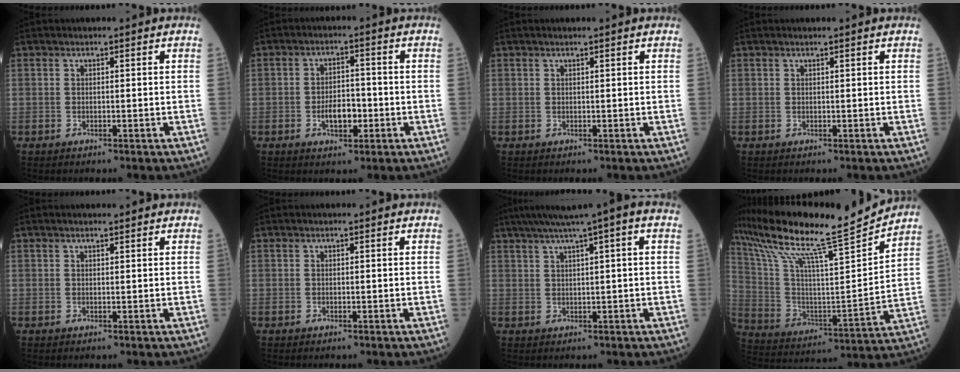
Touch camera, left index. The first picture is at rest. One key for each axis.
{"total": 4.5, "fx": -1.5, "fy": 2.3, "fz": 3.6, "tx": -0.065, "ty": 0.005, "tz": -0.024}
{"total": 0.9, "fx": 0.7, "fy": -0.1, "fz": 0.6, "tx": -0.011, "ty": 0.007, "tz": 0.013}
{"total": 0.7, "fx": 0.6, "fy": -0.1, "fz": 0.5, "tx": -0.010, "ty": 0.004, "tz": 0.012}
{"total": 1.0, "fx": 0.9, "fy": 0.1, "fz": 0.5, "tx": -0.010, "ty": 0.008, "tz": 0.015}
{"total": 0.0}
{"total": 7.4, "fx": 4.4, "fy": -0.6, "fz": 5.8, "tx": -0.089, "ty": 0.034, "tz": 0.069}
{"total": 22.0, "fx": 19.4, "fy": -0.9, "fz": 10.4, "tx": -0.206, "ty": -0.030, "tz": 0.322}